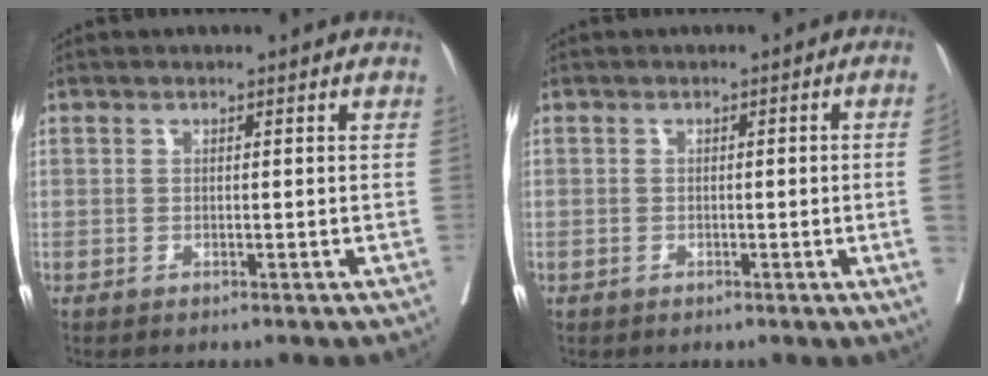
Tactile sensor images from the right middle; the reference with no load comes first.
{"total": 2.9, "force": [-0.5, -0.5, 2.8], "torque": [-0.037, 0.003, -0.002]}